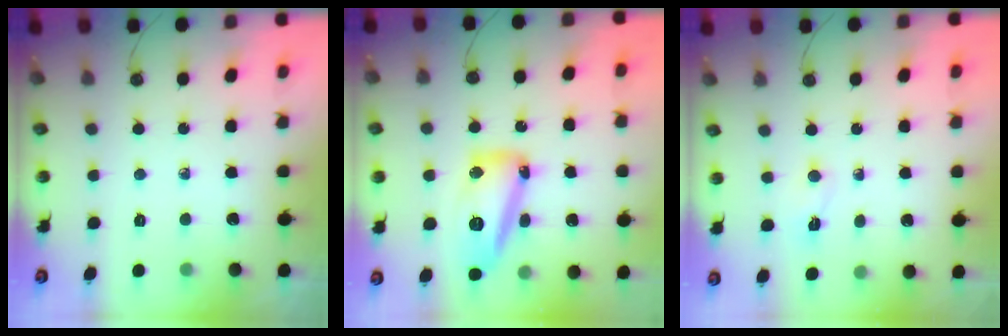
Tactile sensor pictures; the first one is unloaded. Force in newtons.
{"total": 14.9, "press": 14.8, "slide": 1.1}
{"total": 2.2, "press": 2.1, "slide": 0.7}